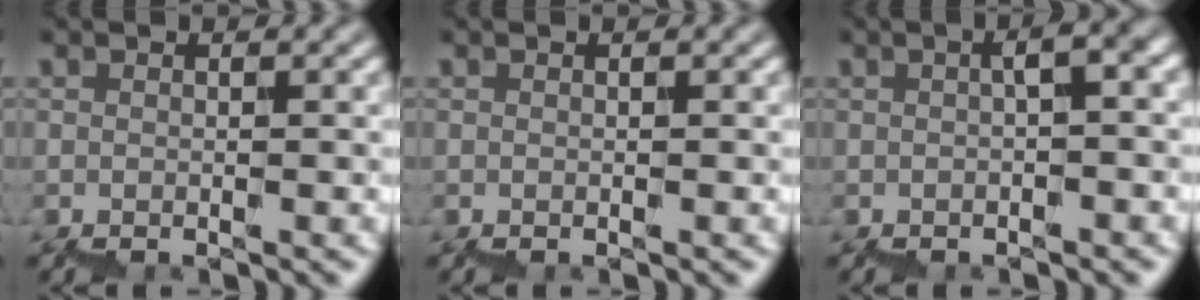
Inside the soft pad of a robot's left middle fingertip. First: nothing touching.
{"total": 0.0}
{"total": 2.9, "force": [-0.2, 0.7, 2.8], "torque": [-0.034, 0.017, -0.006]}